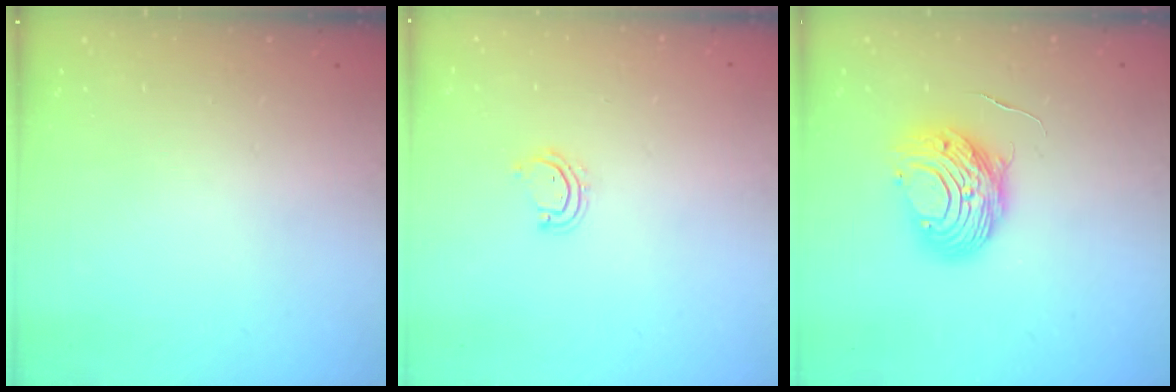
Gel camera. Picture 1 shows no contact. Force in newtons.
{"total": 4.0, "press": 4.0, "slide": 0.3}
{"total": 11.2, "press": 11.2, "slide": 0.9}